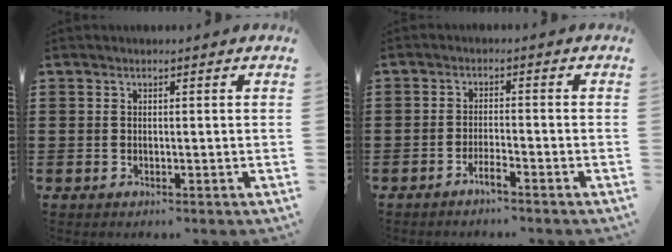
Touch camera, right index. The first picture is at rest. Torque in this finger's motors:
{"motor_torque": [1.05, 0.91, 0.12, 0.06]}